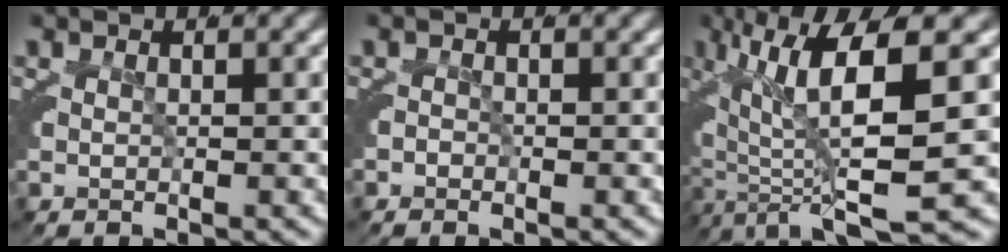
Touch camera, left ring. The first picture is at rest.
{"total": 1.6, "force": [-0.6, 1.5, 0.1], "torque": [-0.005, 0.004, -0.019]}
{"total": 8.7, "force": [-1.2, 2.4, 8.3], "torque": [-0.137, -0.010, -0.010]}